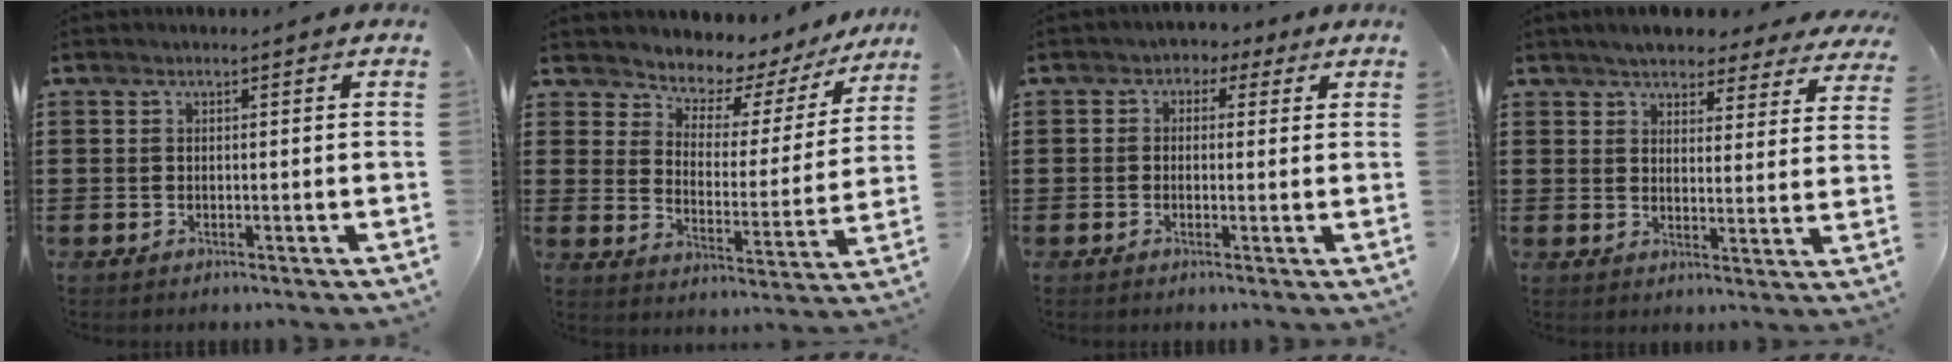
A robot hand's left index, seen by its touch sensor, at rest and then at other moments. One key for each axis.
{"total": 4.4, "fx": 4.1, "fy": 1.7, "fz": 0.3, "tx": -0.037, "ty": -0.036, "tz": 0.063}
{"total": 1.6, "fx": 0.2, "fy": 1.5, "fz": 0.6, "tx": -0.019, "ty": 0.008, "tz": 0.000}
{"total": 4.7, "fx": 4.6, "fy": 1.0, "fz": 0.6, "tx": -0.035, "ty": -0.016, "tz": 0.081}